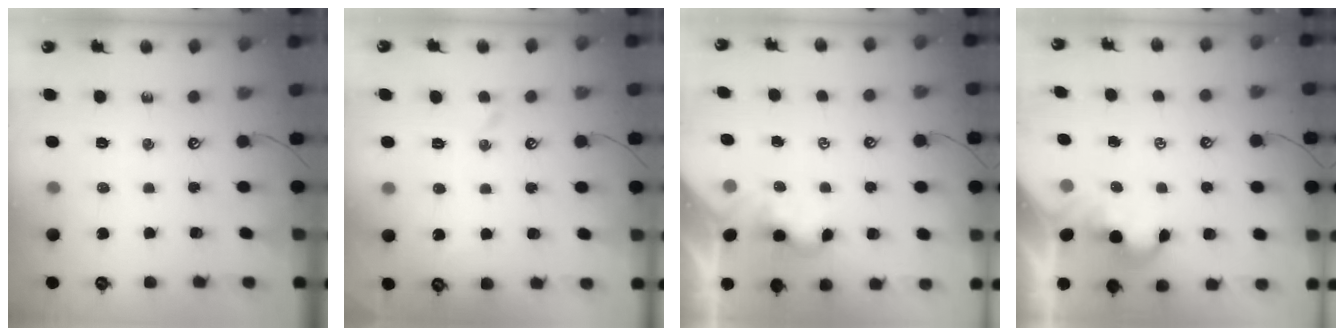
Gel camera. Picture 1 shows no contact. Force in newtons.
{"total": 1.4, "press": 1.3, "slide": 0.6}
{"total": 0.6, "press": 0.3, "slide": 0.5}
{"total": 1.2, "press": 1.1, "slide": 0.4}